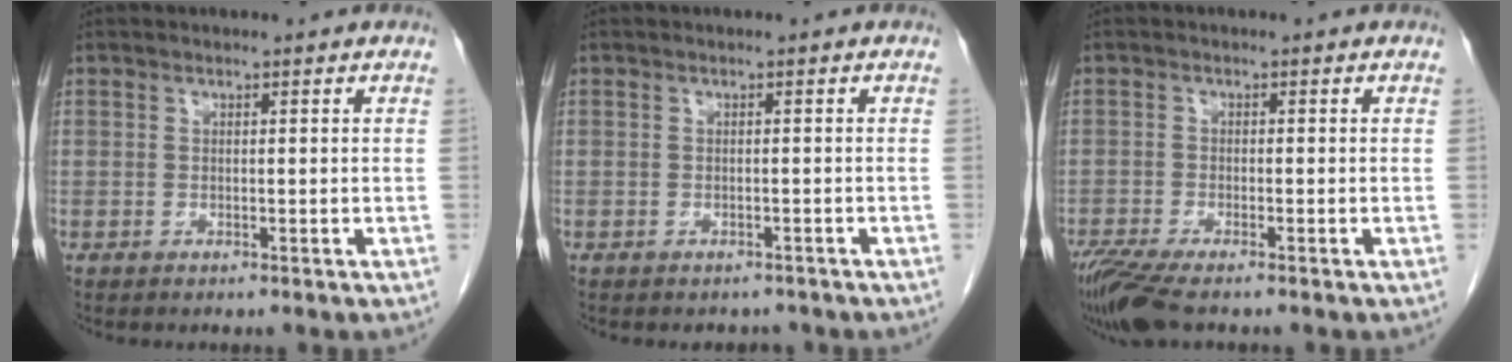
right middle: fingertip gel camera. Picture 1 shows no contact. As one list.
[{"total": 2.1, "force": [-1.9, 1.0, 0.2], "torque": [-0.005, 0.000, -0.025]}, {"total": 6.0, "force": [-4.6, 0.7, 3.7], "torque": [-0.072, -0.017, -0.086]}]